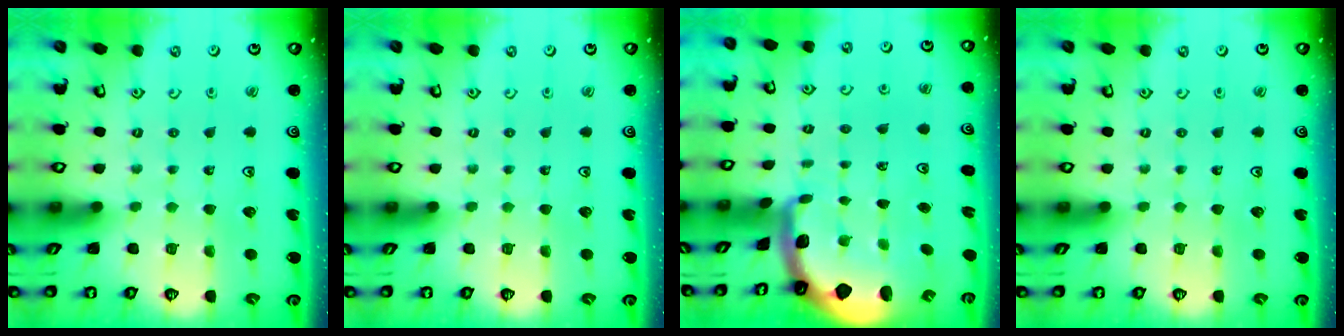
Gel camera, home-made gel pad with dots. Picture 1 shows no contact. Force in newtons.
{"total": 0.0}
{"total": 1.8, "press": 1.8, "slide": 0.4}
{"total": 0.0}